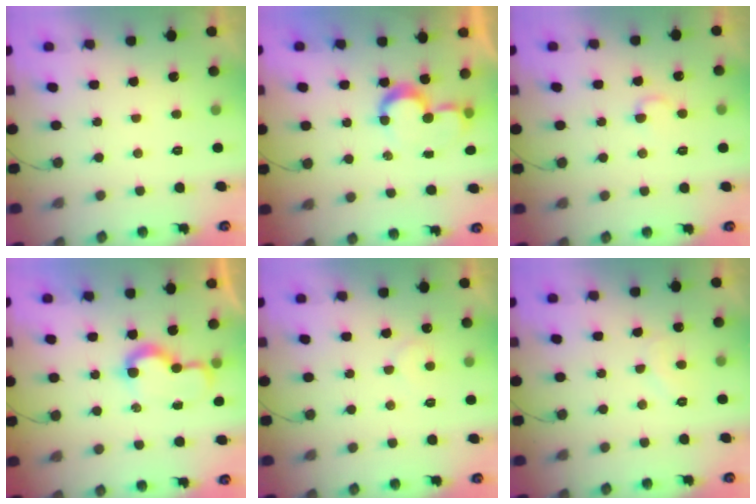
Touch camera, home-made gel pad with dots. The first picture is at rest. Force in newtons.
{"total": 9.1, "press": 9.0, "slide": 0.6}
{"total": 4.4, "press": 4.4, "slide": 0.3}
{"total": 7.9, "press": 7.8, "slide": 0.3}
{"total": 5.8, "press": 5.8, "slide": 0.5}
{"total": 6.4, "press": 6.3, "slide": 0.6}